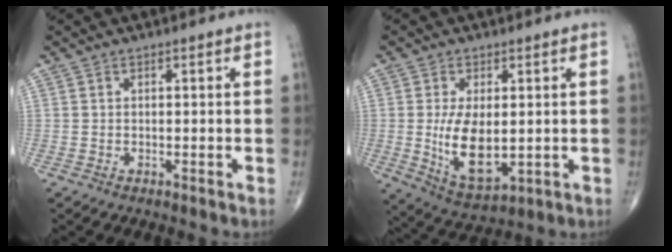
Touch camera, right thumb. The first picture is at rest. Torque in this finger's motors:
{"motor_torque": [1.47, 3.23, 0.82, 0.60, 0.37]}